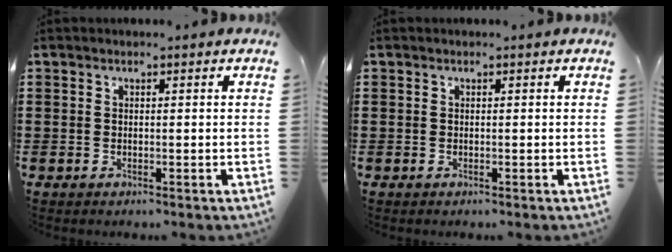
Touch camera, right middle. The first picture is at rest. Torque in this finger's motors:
{"motor_torque": [-0.13, 0.09, 0.00, 0.02]}